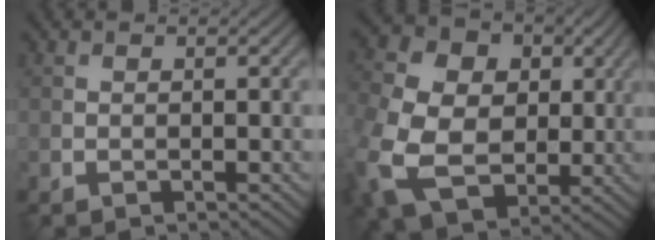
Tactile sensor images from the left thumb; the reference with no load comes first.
{"total": 14.6, "force": [-1.6, 11.4, 8.9], "torque": [-0.253, -0.020, -0.017]}